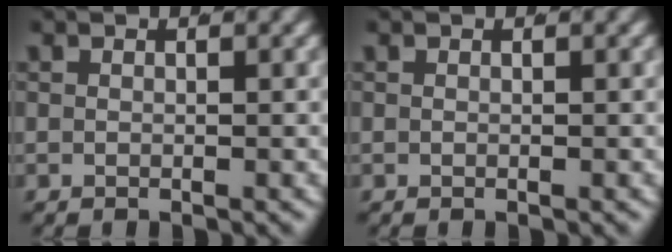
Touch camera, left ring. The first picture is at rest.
{"total": 0.0}